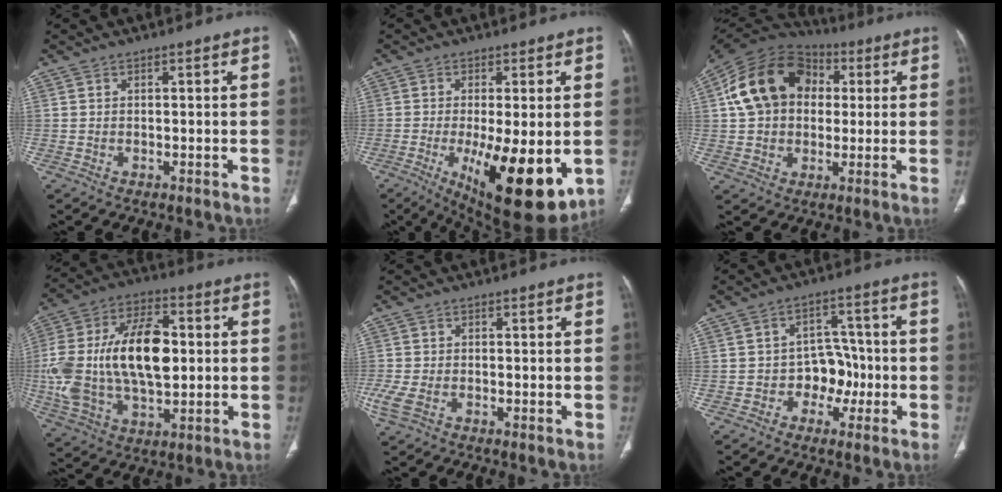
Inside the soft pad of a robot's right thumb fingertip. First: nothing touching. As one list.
[{"total": 16.8, "force": [-4.0, 5.5, 15.4], "torque": [-0.217, -0.029, -0.040]}, {"total": 18.0, "force": [3.2, 13.9, 11.0], "torque": [-0.187, 0.024, 0.047]}, {"total": 23.8, "force": [0.8, 13.1, 19.9], "torque": [-0.390, 0.014, 0.019]}, {"total": 4.2, "force": [-1.2, 2.3, 3.3], "torque": [-0.088, 0.000, -0.022]}, {"total": 6.9, "force": [-2.0, 5.4, 3.7], "torque": [-0.013, 0.034, -0.035]}]